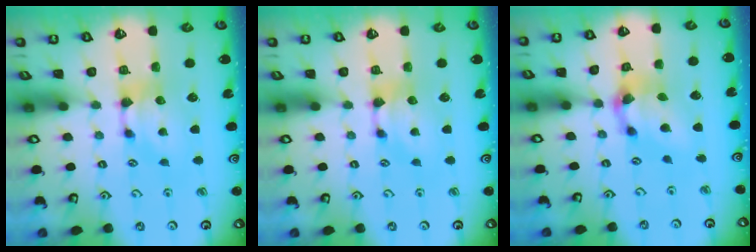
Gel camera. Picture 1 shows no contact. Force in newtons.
{"total": 0.0}
{"total": 6.2, "press": 5.7, "slide": 2.4}